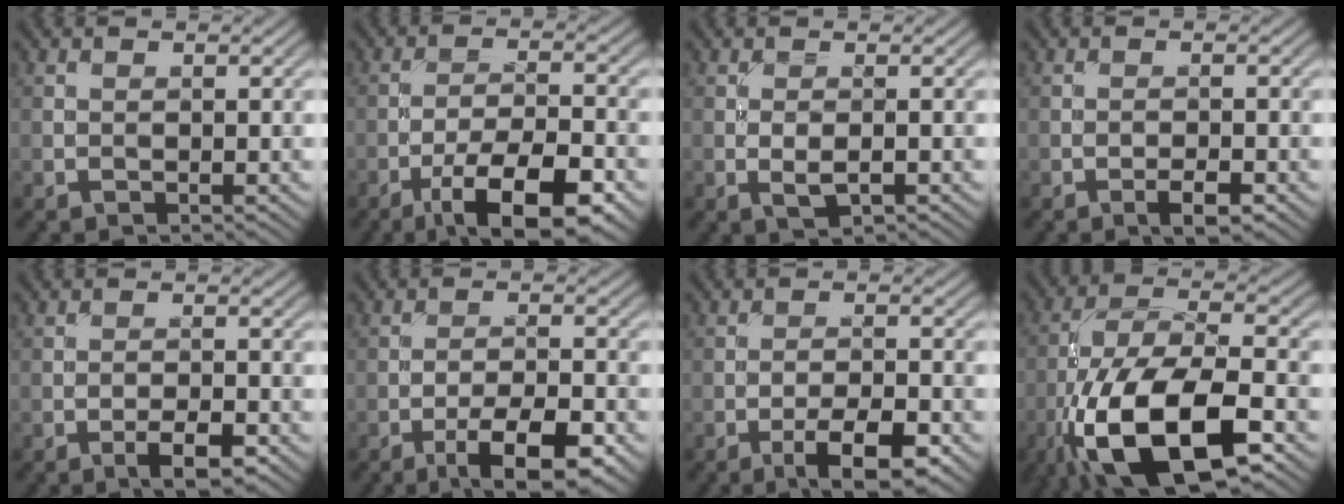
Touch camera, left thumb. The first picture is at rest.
{"total": 11.7, "force": [-6.9, 3.6, 8.8], "torque": [-0.151, -0.001, -0.115]}
{"total": 2.1, "force": [-0.5, 0.8, 1.9], "torque": [-0.042, -0.003, -0.011]}
{"total": 2.6, "force": [-1.4, 0.7, 2.0], "torque": [-0.037, 0.002, -0.027]}
{"total": 3.7, "force": [-2.1, 1.0, 2.9], "torque": [-0.050, 0.003, -0.035]}
{"total": 8.6, "force": [-5.0, 2.4, 6.5], "torque": [-0.106, 0.003, -0.079]}
{"total": 6.7, "force": [-3.9, 1.9, 5.2], "torque": [-0.084, 0.004, -0.061]}
{"total": 17.2, "force": [-8.1, 7.1, 13.4], "torque": [-0.260, -0.017, -0.163]}